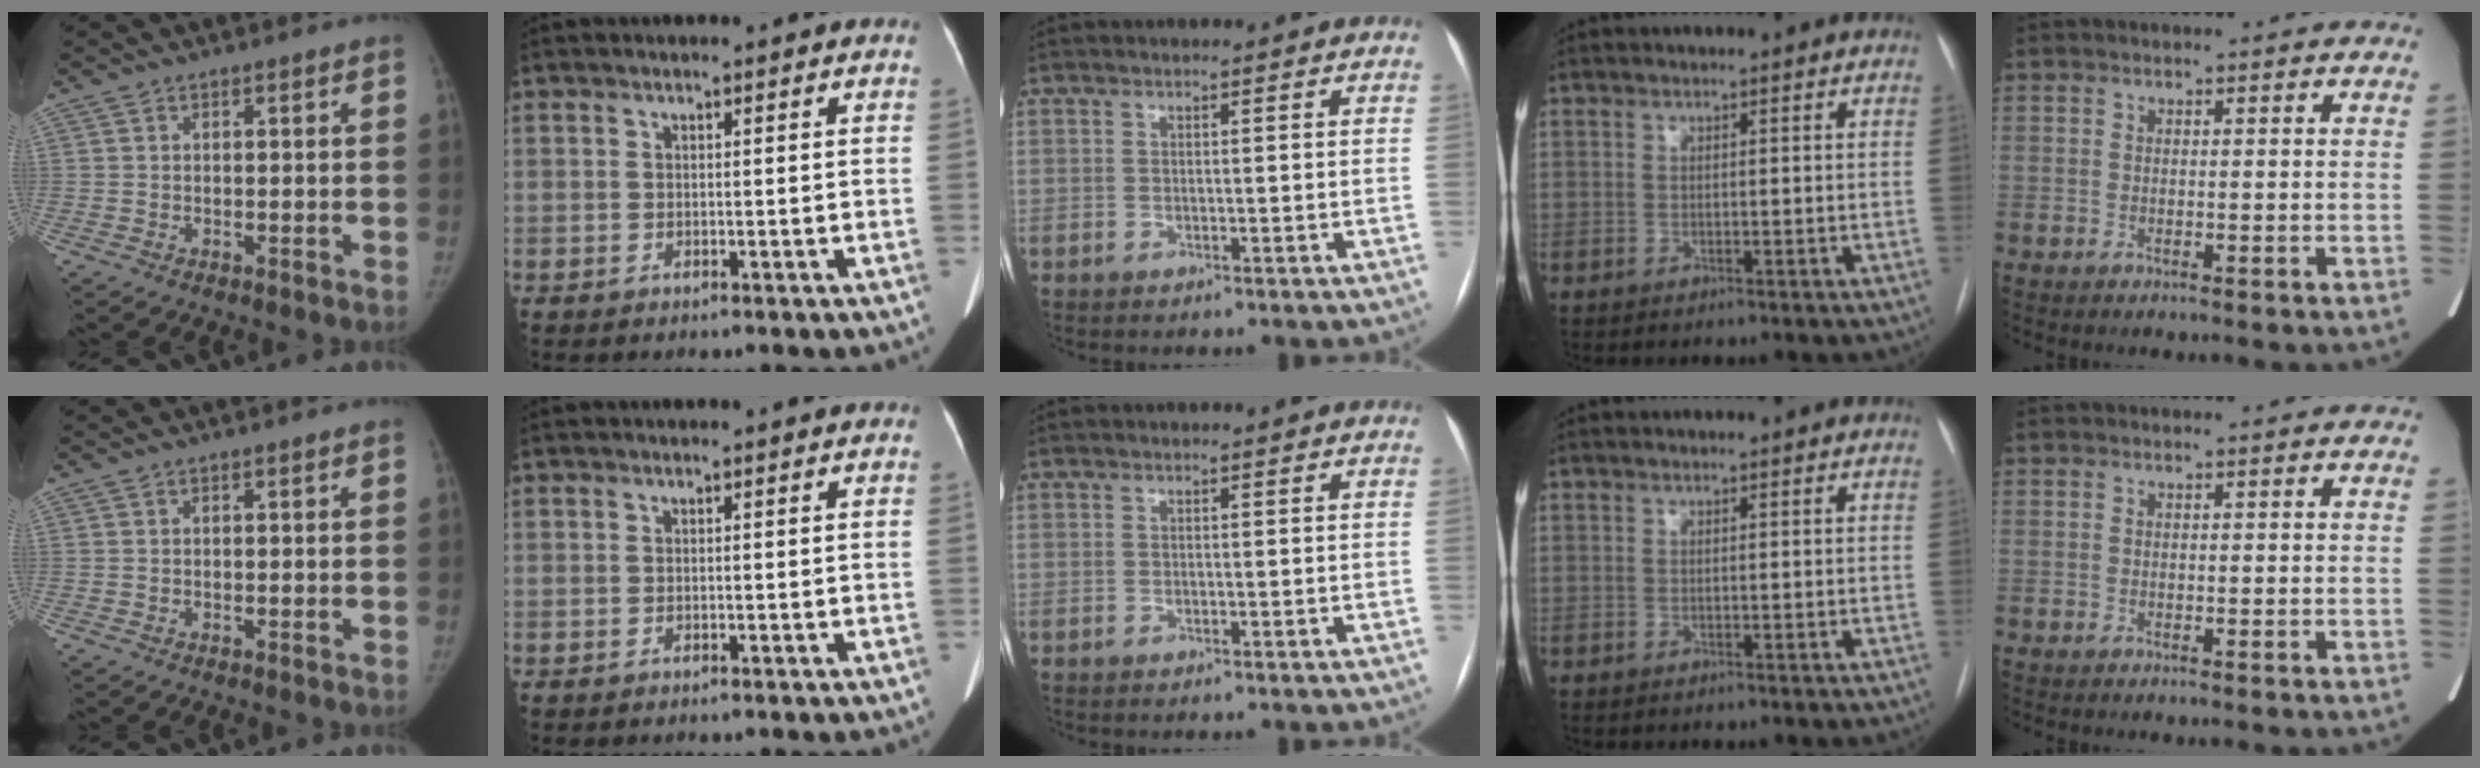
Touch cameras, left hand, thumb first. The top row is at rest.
{}